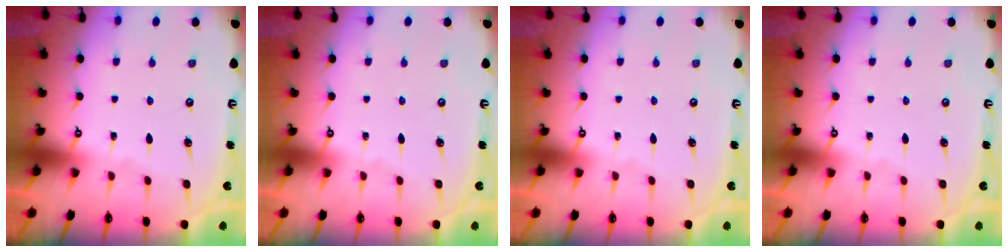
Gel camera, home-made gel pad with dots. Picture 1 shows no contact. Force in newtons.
{"total": 0.0}
{"total": 0.0}
{"total": 0.0}